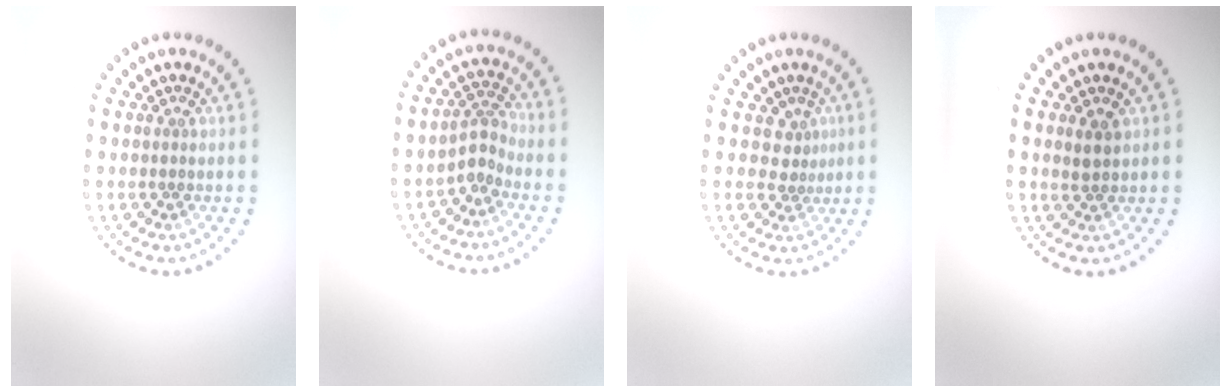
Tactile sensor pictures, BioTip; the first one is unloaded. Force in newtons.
{"total": 2.0, "press": 1.3, "slide": 1.4}
{"total": 1.6, "press": 1.1, "slide": 1.1}
{"total": 1.4, "press": 1.2, "slide": 0.7}